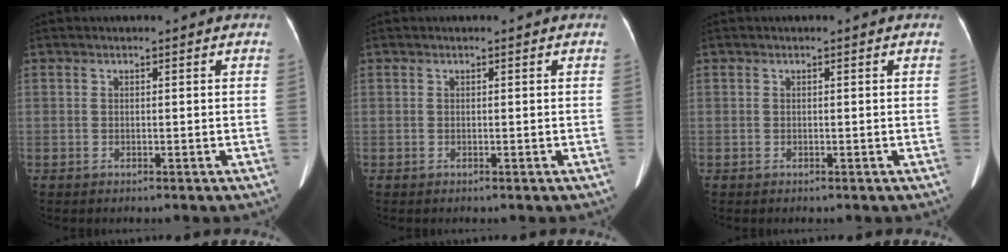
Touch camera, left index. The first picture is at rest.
{"total": 0.0}
{"total": 0.0}